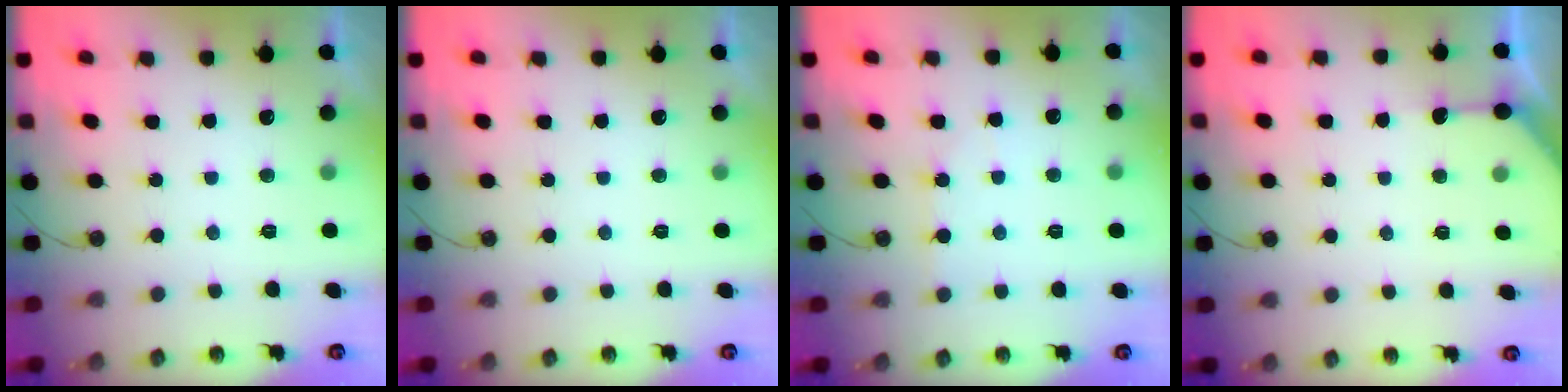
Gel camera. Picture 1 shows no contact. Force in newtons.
{"total": 0.0}
{"total": 3.5, "press": 3.5, "slide": 0.6}
{"total": 4.4, "press": 4.4, "slide": 0.3}